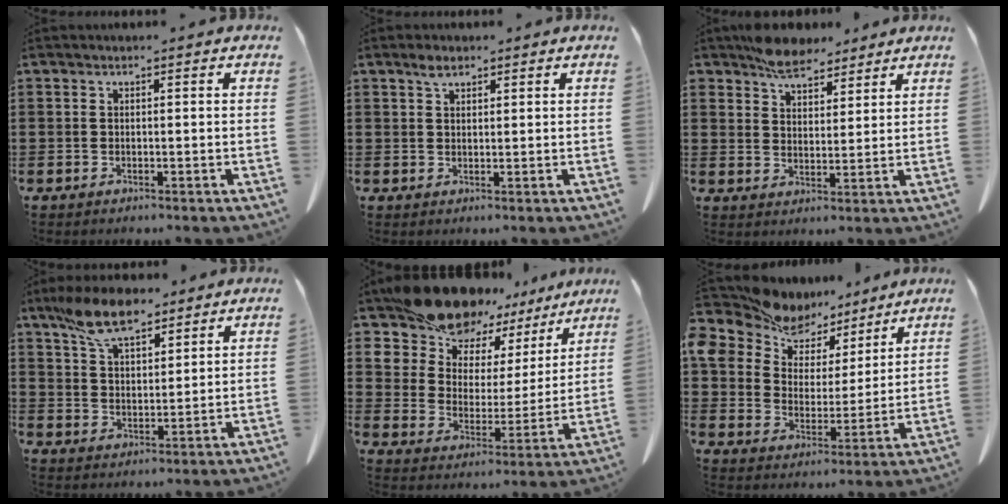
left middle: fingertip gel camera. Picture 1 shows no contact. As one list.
[{"total": 2.1, "force": [1.5, 1.0, 1.0], "torque": [-0.016, 0.000, 0.027]}, {"total": 6.2, "force": [5.5, 2.4, 1.6], "torque": [-0.050, -0.008, 0.107]}, {"total": 9.5, "force": [7.2, 3.5, 5.0], "torque": [-0.119, -0.004, 0.136]}, {"total": 13.1, "force": [11.9, 4.7, 2.7], "torque": [-0.104, -0.086, 0.218]}, {"total": 10.5, "force": [9.4, 4.4, 1.4], "torque": [-0.085, -0.056, 0.179]}]